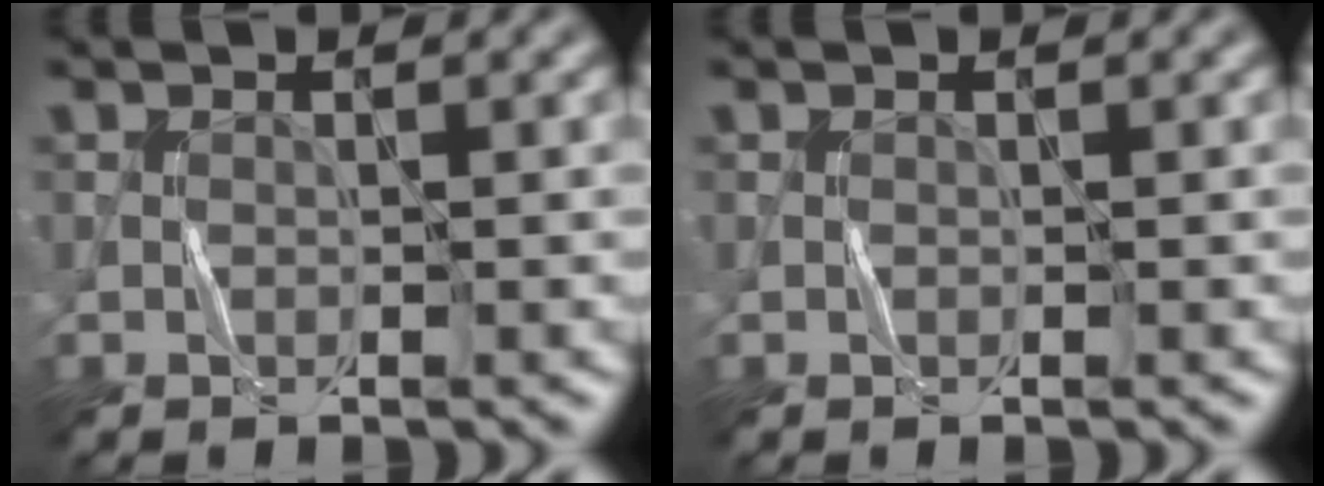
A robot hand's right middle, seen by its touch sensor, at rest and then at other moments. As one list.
[{"total": 0.0}]